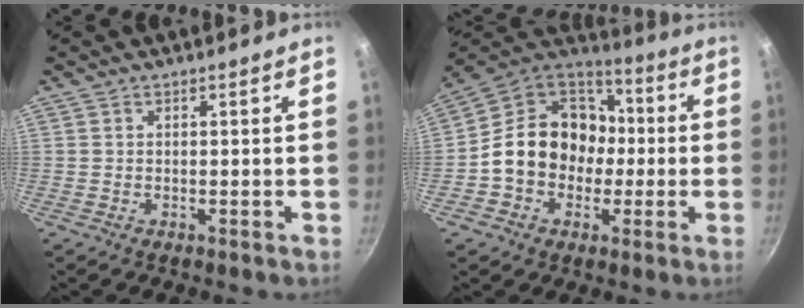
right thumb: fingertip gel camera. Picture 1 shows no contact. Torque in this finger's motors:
{"motor_torque": [1.72, 2.93, 1.39, -0.89, 0.20]}